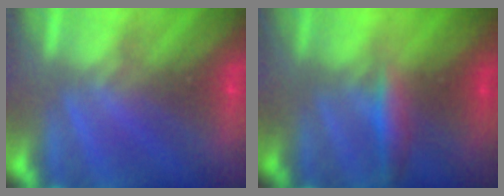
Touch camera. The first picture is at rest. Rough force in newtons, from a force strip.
{"total": 2.7}